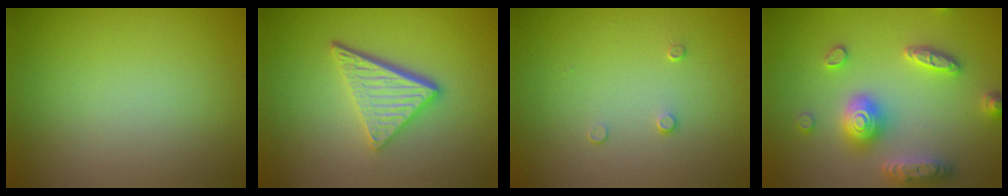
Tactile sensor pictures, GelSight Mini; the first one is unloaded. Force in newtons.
{"total": 4.8, "press": 3.4, "slide": 3.4}
{"total": 0.8, "press": 0.4, "slide": 0.6}
{"total": 5.4, "press": 5.3, "slide": 0.9}